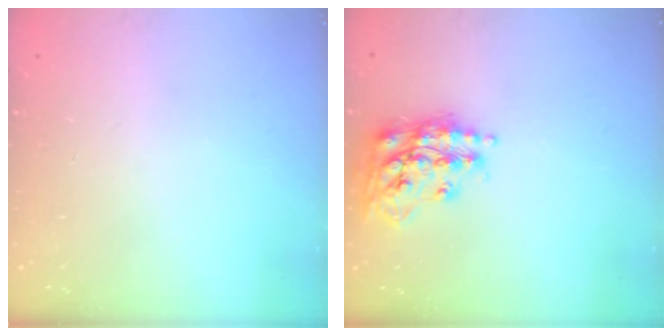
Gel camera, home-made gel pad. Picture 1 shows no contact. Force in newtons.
{"total": 16.5, "press": 16.5, "slide": 1.1}